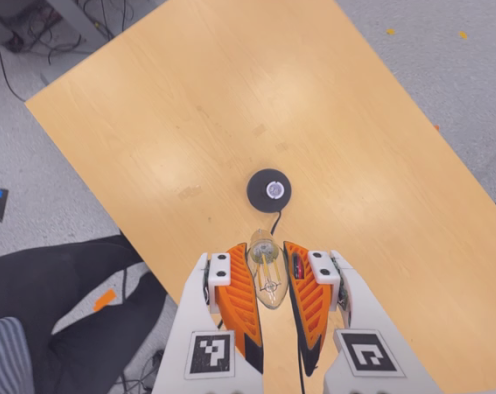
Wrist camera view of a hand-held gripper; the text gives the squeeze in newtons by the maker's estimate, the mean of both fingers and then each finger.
{"total": 22.3, "left": 25.6, "right": 19.0}